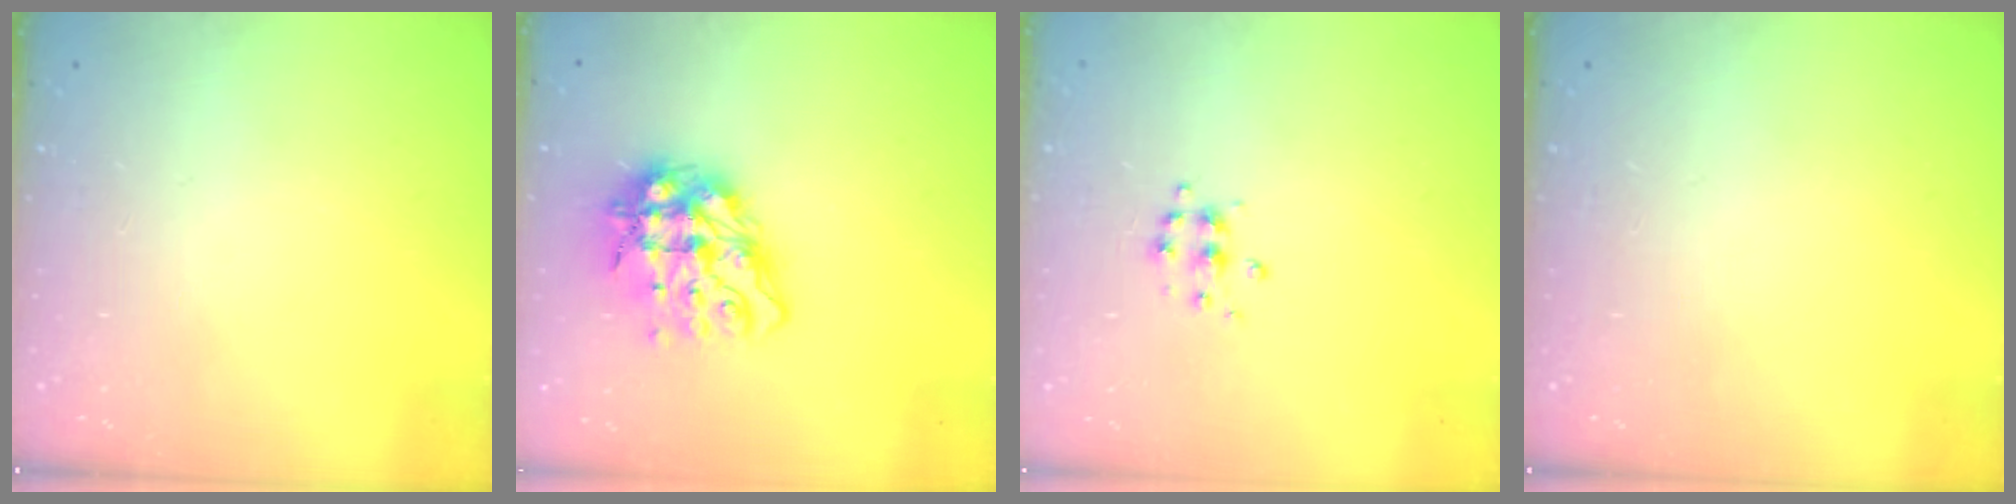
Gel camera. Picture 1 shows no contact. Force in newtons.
{"total": 12.9, "press": 12.8, "slide": 1.4}
{"total": 5.5, "press": 5.5, "slide": 0.6}
{"total": 0.0}